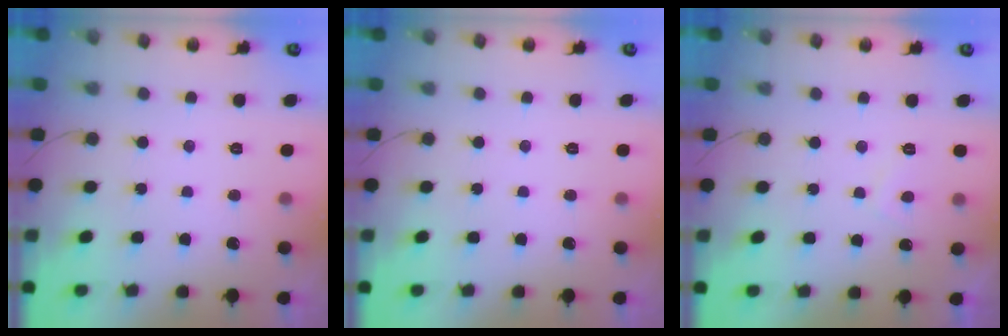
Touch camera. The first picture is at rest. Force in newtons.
{"total": 0.0}
{"total": 2.3, "press": 2.3, "slide": 0.5}